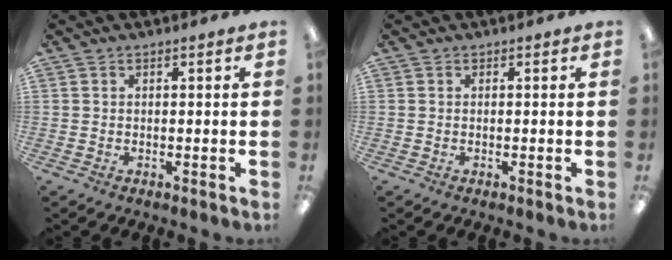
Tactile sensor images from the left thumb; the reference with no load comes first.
{"total": 0.0}